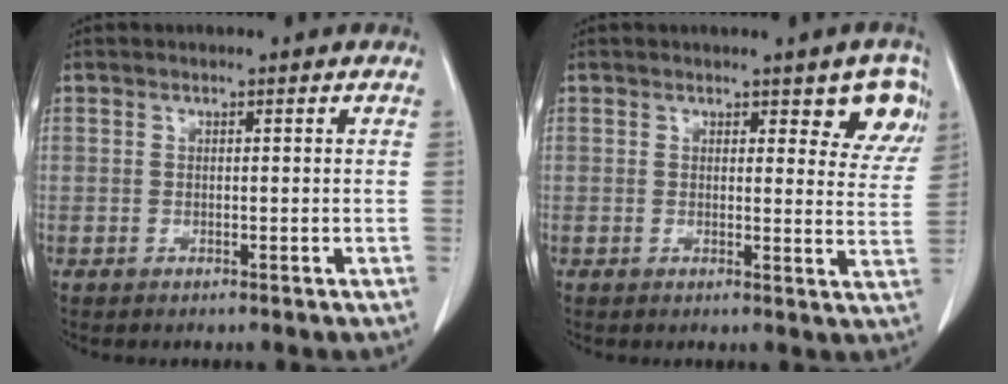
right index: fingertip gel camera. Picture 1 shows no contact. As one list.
[{"total": 6.5, "force": [3.7, 2.4, 4.8], "torque": [-0.033, -0.007, 0.036]}]